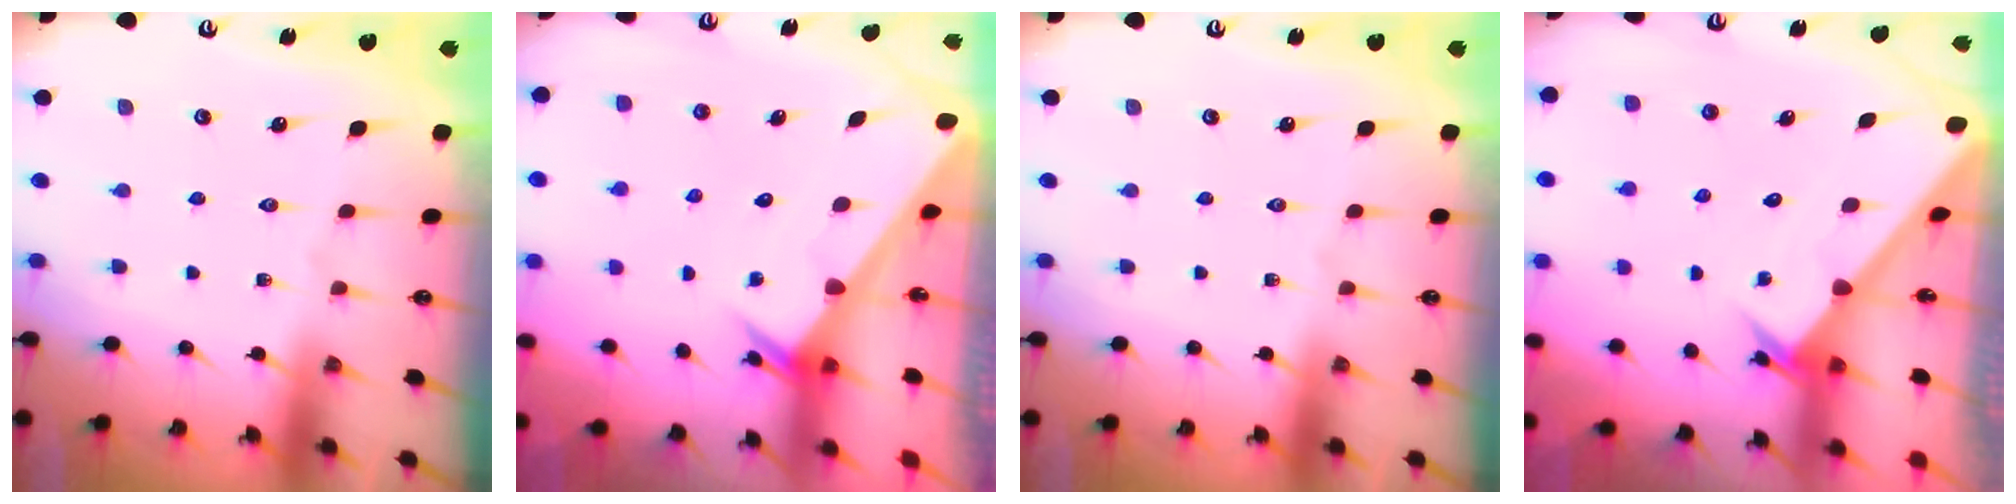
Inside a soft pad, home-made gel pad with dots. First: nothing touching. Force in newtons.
{"total": 2.4, "press": 2.4, "slide": 0.0}
{"total": 0.0}
{"total": 2.9, "press": 2.9, "slide": 0.1}